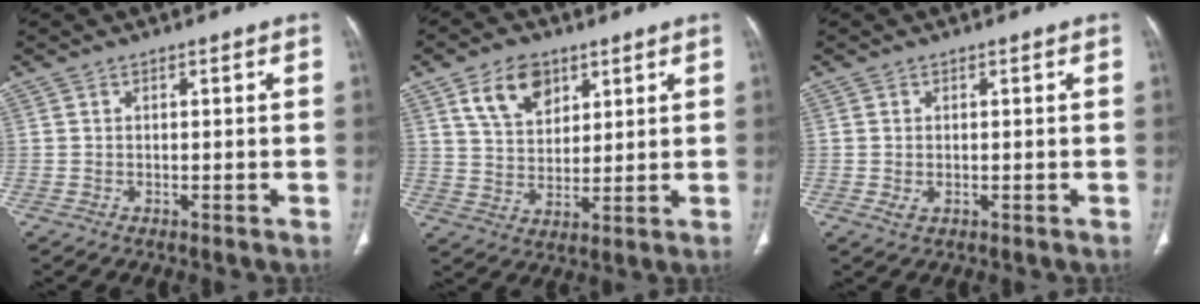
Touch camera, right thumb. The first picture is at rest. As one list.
[{"total": 9.7, "force": [5.2, 6.2, 5.3], "torque": [-0.068, -0.024, 0.098]}, {"total": 1.4, "force": [-0.2, 0.9, 1.1], "torque": [-0.026, -0.001, -0.001]}]